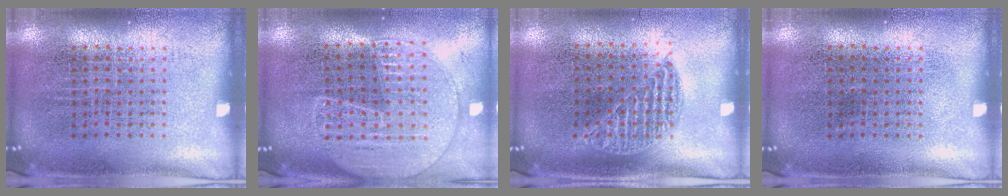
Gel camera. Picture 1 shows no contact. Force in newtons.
{"total": 1.8, "press": 1.7, "slide": 0.6}
{"total": 0.8, "press": 0.8, "slide": 0.4}
{"total": 0.0}